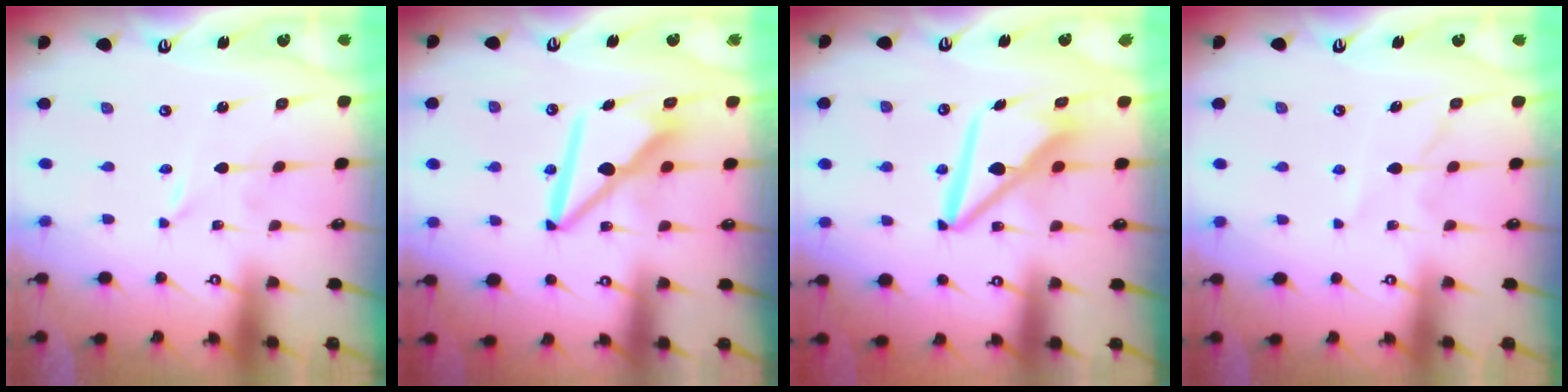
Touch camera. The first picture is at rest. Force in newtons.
{"total": 11.3, "press": 11.2, "slide": 1.3}
{"total": 9.9, "press": 9.8, "slide": 1.3}
{"total": 6.9, "press": 6.8, "slide": 0.7}